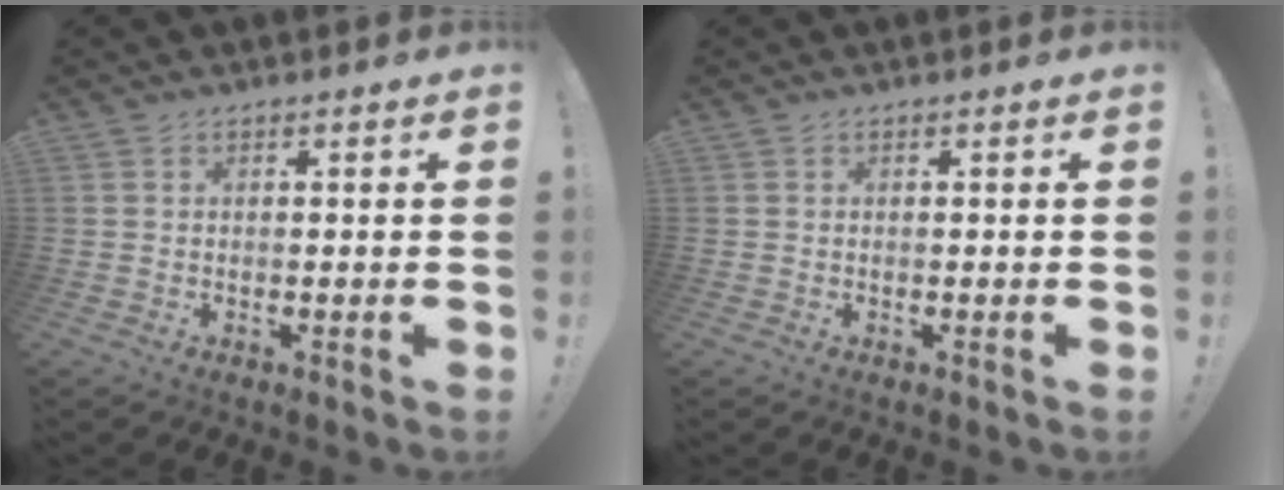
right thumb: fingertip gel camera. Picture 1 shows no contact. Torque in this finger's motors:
{"motor_torque": [-0.01, 0.01, 0.00, 0.00, 0.00]}